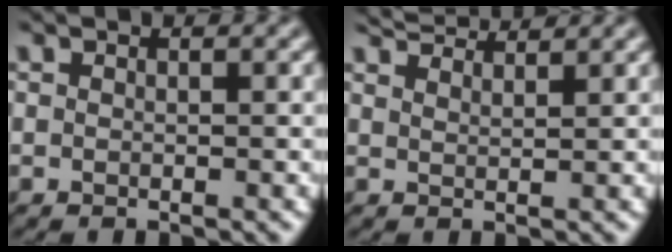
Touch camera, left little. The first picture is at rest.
{"total": 3.3, "force": [3.2, 0.0, 0.8], "torque": [-0.025, 0.012, 0.054]}